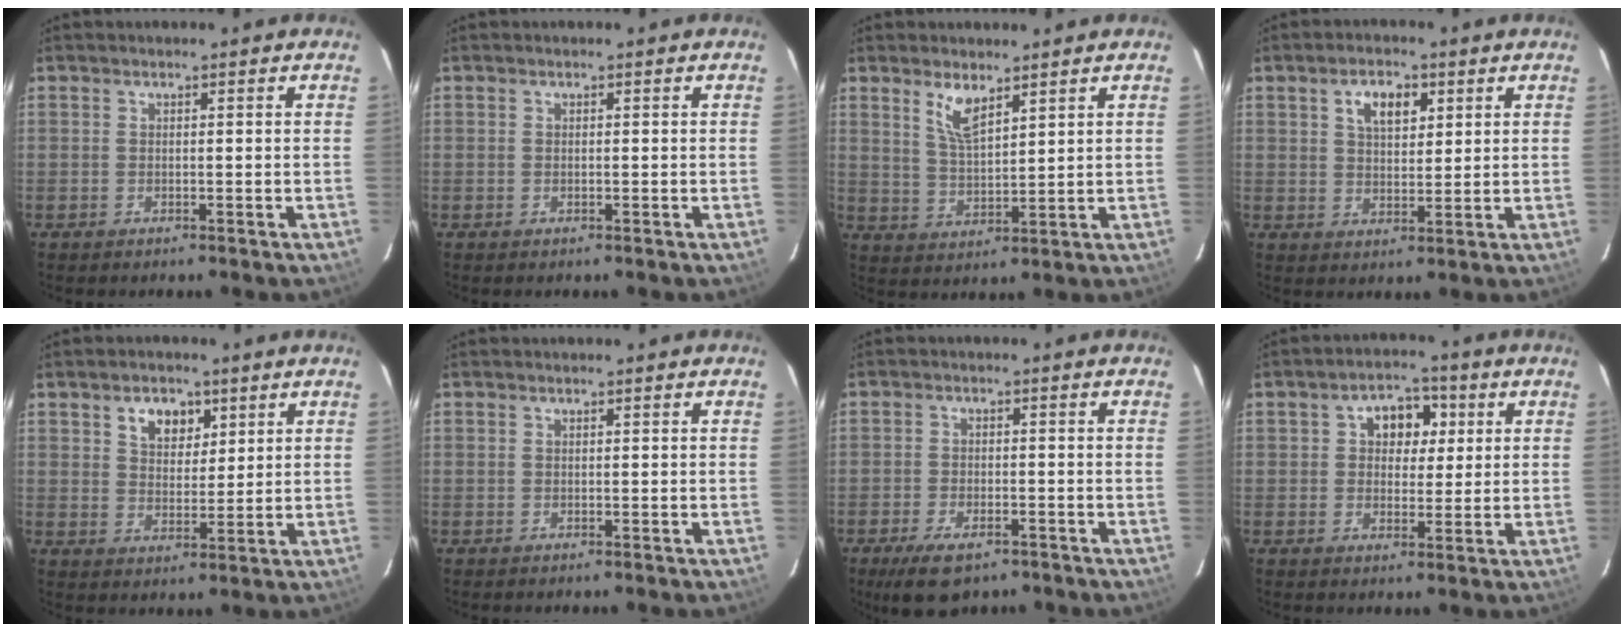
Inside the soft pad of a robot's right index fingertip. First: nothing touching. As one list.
[{"total": 0.0}, {"total": 5.7, "force": [3.7, 1.8, 3.9], "torque": [-0.074, -0.004, 0.075]}, {"total": 5.8, "force": [2.5, 3.2, 4.1], "torque": [-0.068, 0.013, 0.046]}, {"total": 6.0, "force": [3.1, 4.1, 3.2], "torque": [-0.047, 0.007, 0.056]}, {"total": 0.0}, {"total": 8.2, "force": [-5.6, 3.6, 4.8], "torque": [-0.110, -0.014, -0.090]}, {"total": 6.8, "force": [1.8, 5.3, 3.8], "torque": [-0.057, 0.022, 0.029]}]